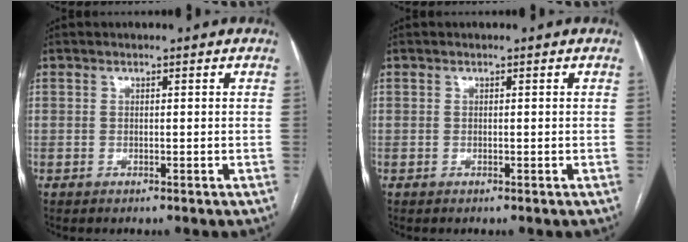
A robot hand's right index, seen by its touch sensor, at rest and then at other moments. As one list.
[{"total": 0.0}]